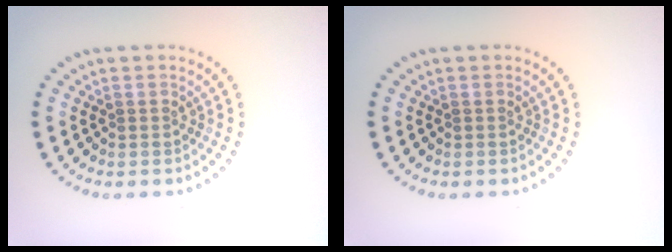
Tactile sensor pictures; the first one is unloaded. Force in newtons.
{"total": 0.0}